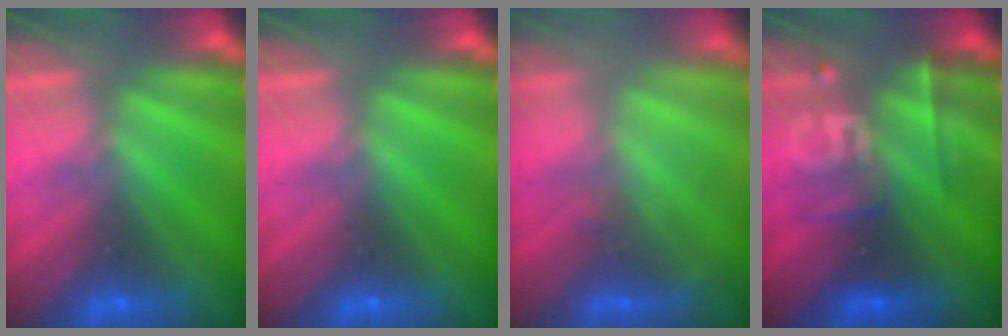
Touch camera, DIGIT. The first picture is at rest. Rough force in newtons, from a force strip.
{"total": 0.0}
{"total": 2.8}
{"total": 2.4}